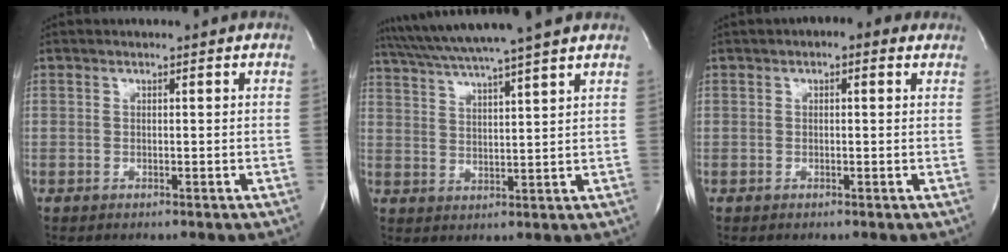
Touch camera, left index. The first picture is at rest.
{"total": 13.1, "force": [11.1, -1.0, 6.8], "torque": [-0.126, 0.022, 0.170]}
{"total": 2.5, "force": [0.8, 1.3, 2.0], "torque": [-0.031, 0.013, 0.006]}